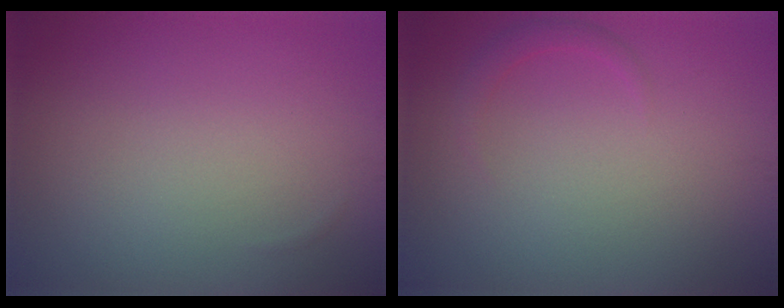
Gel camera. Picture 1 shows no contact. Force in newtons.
{"total": 1.2, "press": 1.2, "slide": 0.1}